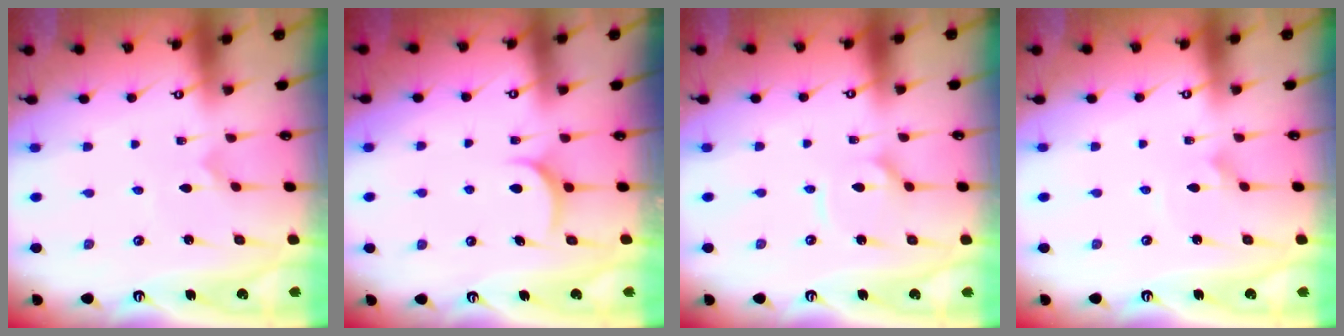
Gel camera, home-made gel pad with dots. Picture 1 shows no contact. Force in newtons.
{"total": 6.5, "press": 6.5, "slide": 0.2}
{"total": 4.0, "press": 4.0, "slide": 0.8}
{"total": 1.6, "press": 1.6, "slide": 0.1}